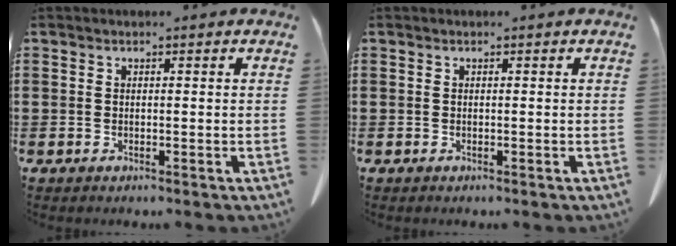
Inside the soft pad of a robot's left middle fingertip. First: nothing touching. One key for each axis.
{"total": 0.0}